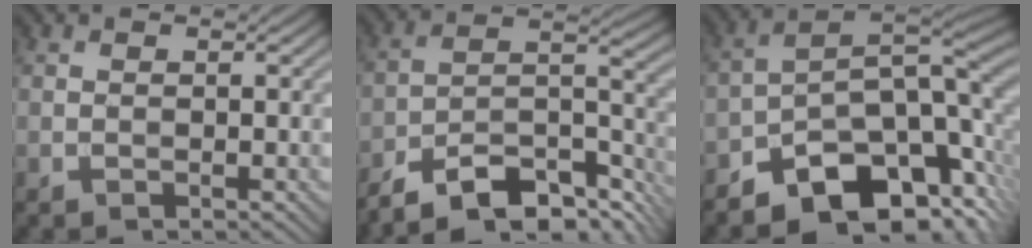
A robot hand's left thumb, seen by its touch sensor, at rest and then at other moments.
{"total": 14.2, "force": [-11.4, 3.9, 7.5], "torque": [-0.138, 0.004, -0.193]}
{"total": 13.1, "force": [-7.2, 6.6, 8.8], "torque": [-0.132, -0.012, -0.122]}